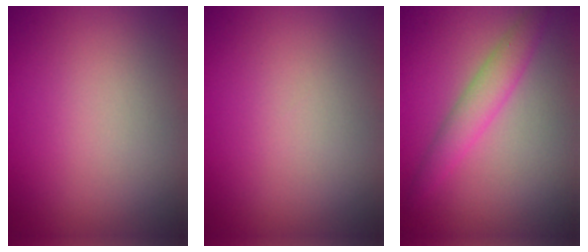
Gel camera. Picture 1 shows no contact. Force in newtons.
{"total": 0.0}
{"total": 2.8, "press": 2.8, "slide": 0.1}